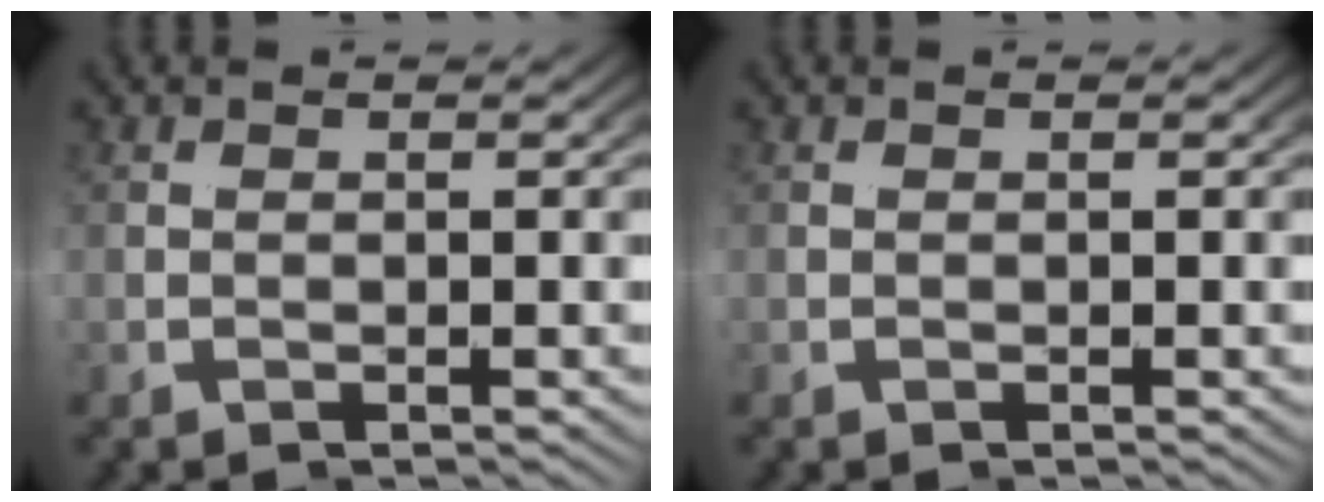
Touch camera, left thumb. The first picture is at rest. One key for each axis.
{"total": 0.0}